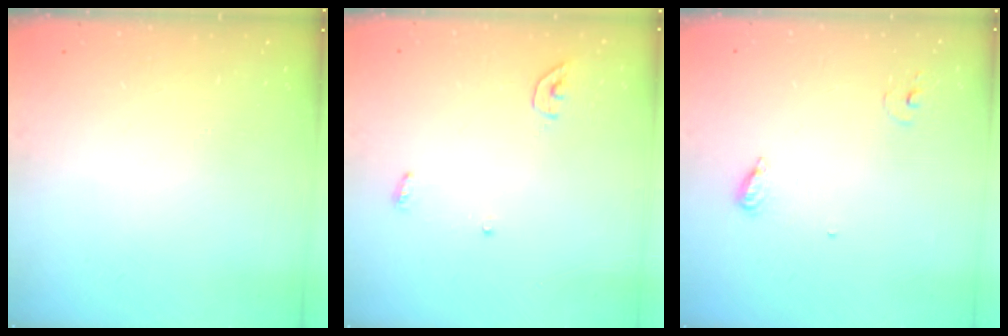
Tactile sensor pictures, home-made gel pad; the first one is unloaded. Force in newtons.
{"total": 3.7, "press": 3.7, "slide": 0.3}
{"total": 6.4, "press": 6.4, "slide": 0.5}